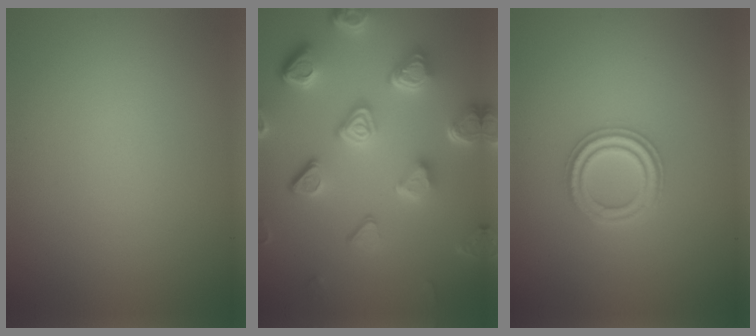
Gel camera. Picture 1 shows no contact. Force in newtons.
{"total": 7.3, "press": 5.6, "slide": 4.7}
{"total": 2.7, "press": 2.6, "slide": 0.7}